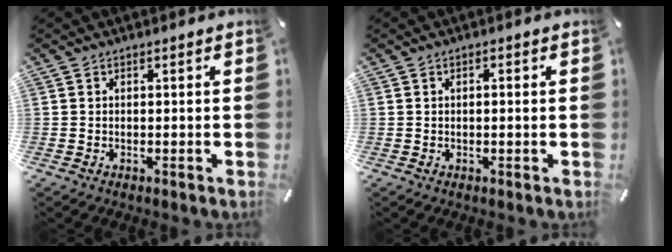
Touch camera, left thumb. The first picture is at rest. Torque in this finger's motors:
{"motor_torque": [-0.14, -0.12, -0.37, -0.02, 0.00]}